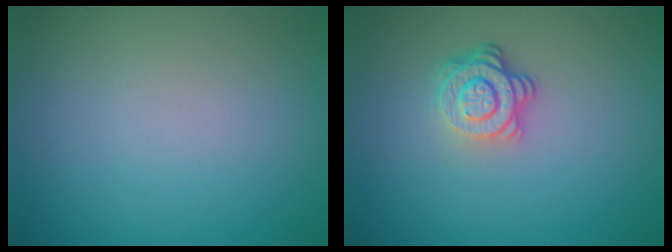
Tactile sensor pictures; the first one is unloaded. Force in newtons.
{"total": 3.5, "press": 2.8, "slide": 2.2}